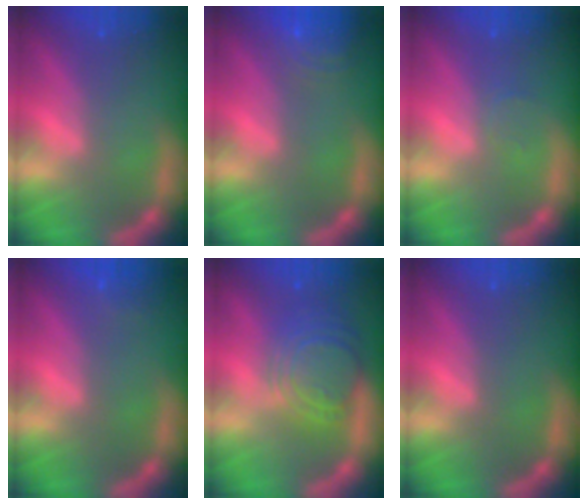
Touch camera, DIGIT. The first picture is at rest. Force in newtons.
{"total": 5.6}
{"total": 1.0}
{"total": 0.9}
{"total": 8.5}
{"total": 0.0}